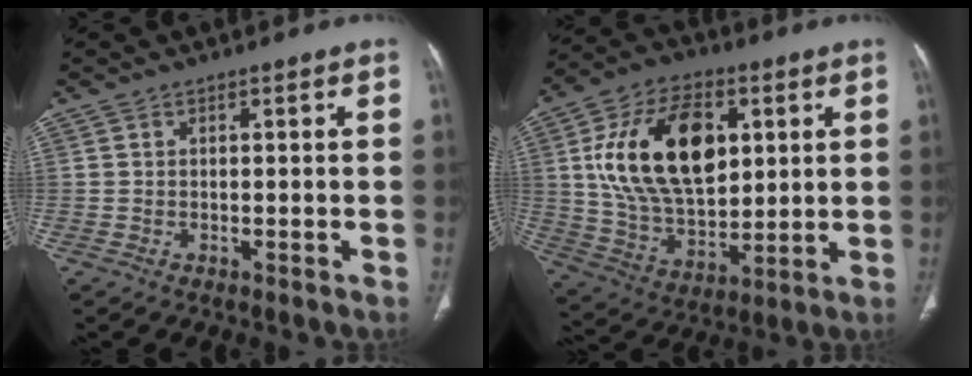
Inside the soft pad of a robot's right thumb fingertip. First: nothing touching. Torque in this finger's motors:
{"motor_torque": [1.53, 3.09, 0.85, -0.91, 0.15]}